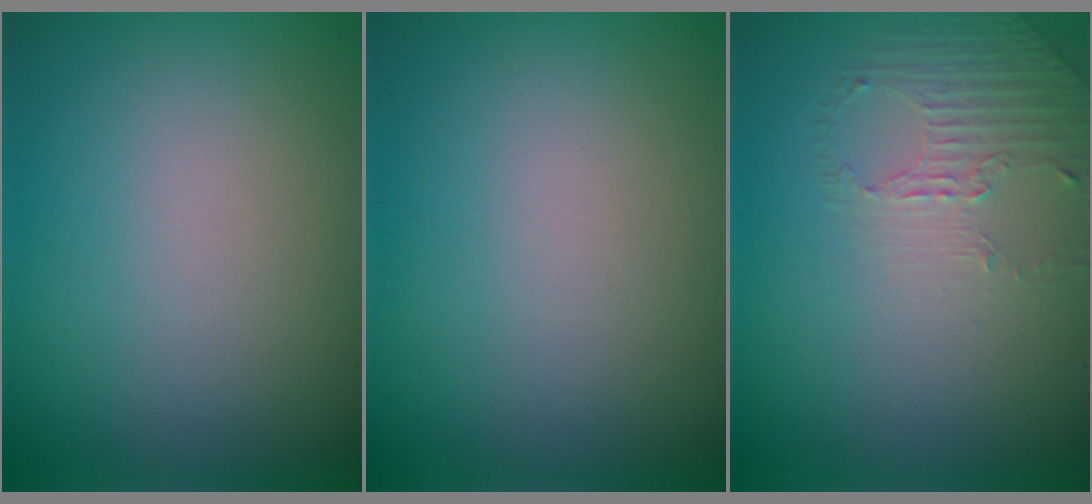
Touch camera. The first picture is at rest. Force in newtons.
{"total": 0.0}
{"total": 1.4, "press": 0.8, "slide": 1.1}